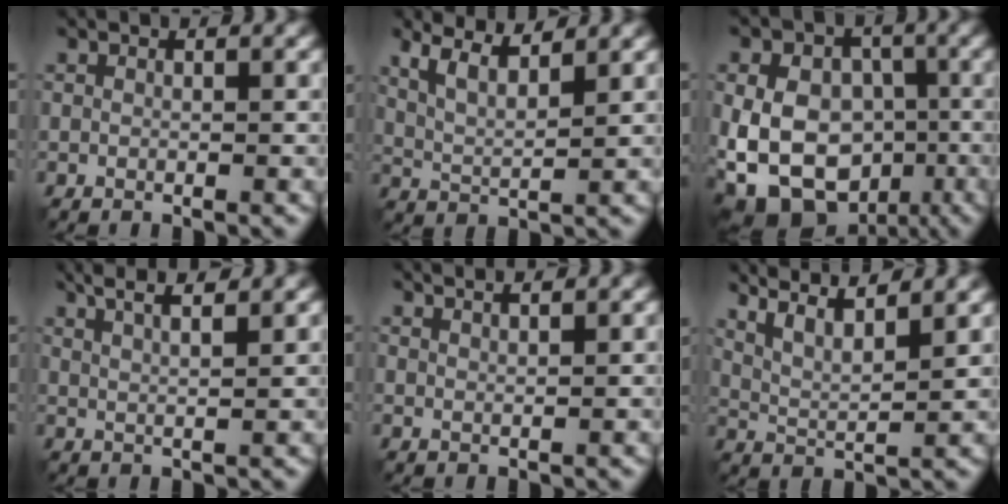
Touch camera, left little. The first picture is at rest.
{"total": 4.7, "force": [3.1, 1.3, 3.2], "torque": [-0.063, 0.012, 0.045]}
{"total": 14.2, "force": [-2.9, 11.1, 8.3], "torque": [-0.134, 0.010, -0.074]}
{"total": 6.0, "force": [3.9, 1.7, 4.3], "torque": [-0.049, 0.028, 0.031]}
{"total": 2.2, "force": [1.7, 0.5, 1.3], "torque": [-0.004, 0.008, 0.009]}
{"total": 7.5, "force": [5.5, 1.9, 4.7], "torque": [-0.076, 0.015, 0.070]}